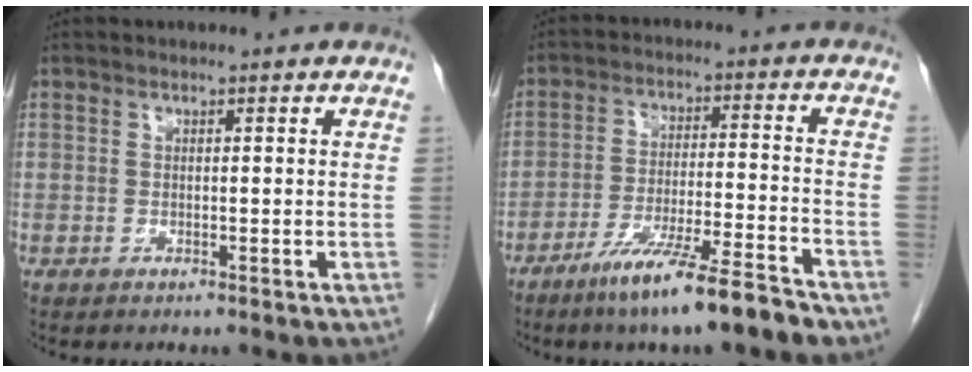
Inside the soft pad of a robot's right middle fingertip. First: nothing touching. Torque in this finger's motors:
{"motor_torque": [1.25, -0.89, 0.44, 0.13]}